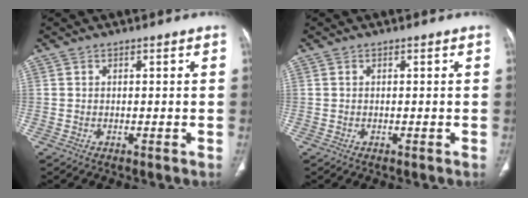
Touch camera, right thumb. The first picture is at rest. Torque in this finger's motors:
{"motor_torque": [-0.14, -0.20, 0.09, -0.02, 0.03]}